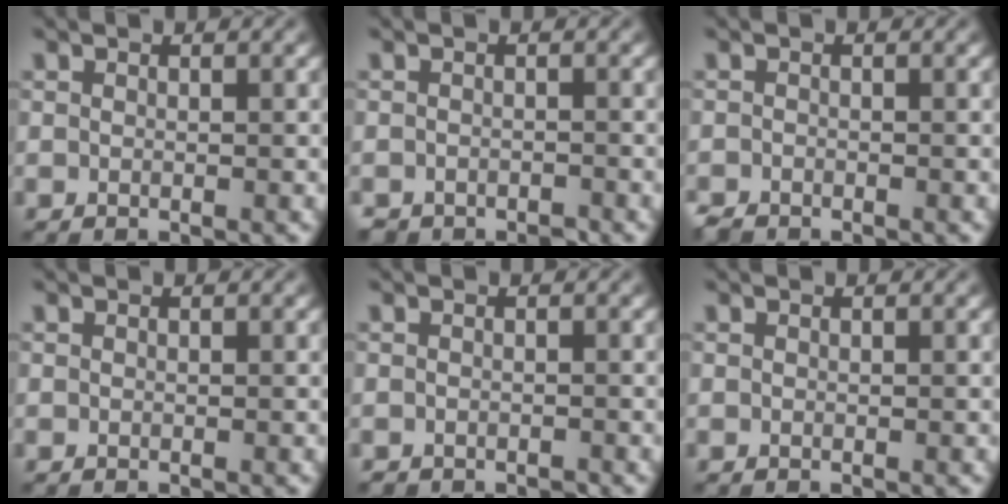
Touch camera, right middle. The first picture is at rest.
{"total": 1.8, "force": [-1.7, 0.6, 0.1], "torque": [0.001, -0.002, -0.026]}
{"total": 1.0, "force": [-1.0, 0.3, 0.1], "torque": [-0.001, -0.003, -0.023]}
{"total": 0.0}
{"total": 0.8, "force": [-0.8, 0.2, 0.0], "torque": [0.001, -0.004, -0.013]}
{"total": 0.0}